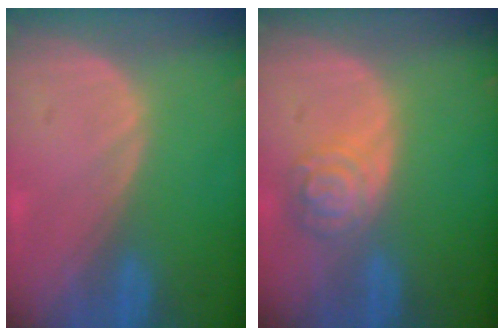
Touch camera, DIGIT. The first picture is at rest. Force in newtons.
{"total": 5.3, "press": 4.7, "slide": 2.3}